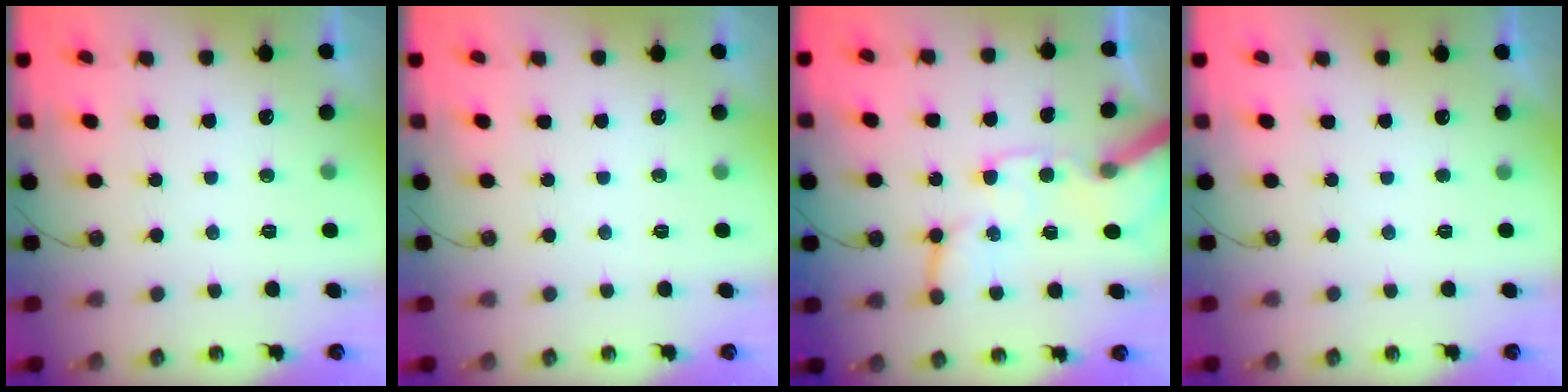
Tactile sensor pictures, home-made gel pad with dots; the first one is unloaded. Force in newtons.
{"total": 0.0}
{"total": 15.9, "press": 15.7, "slide": 2.6}
{"total": 0.0}